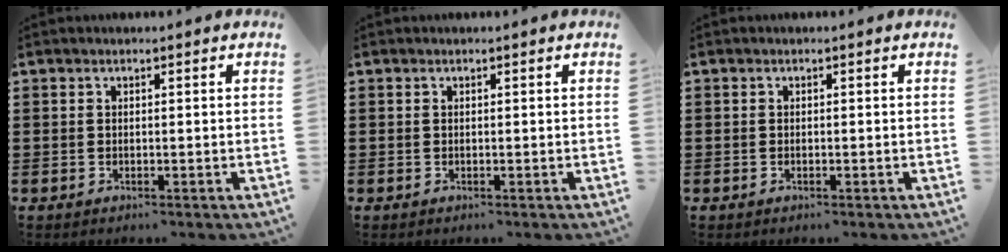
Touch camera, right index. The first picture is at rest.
{"total": 0.0}
{"total": 0.0}